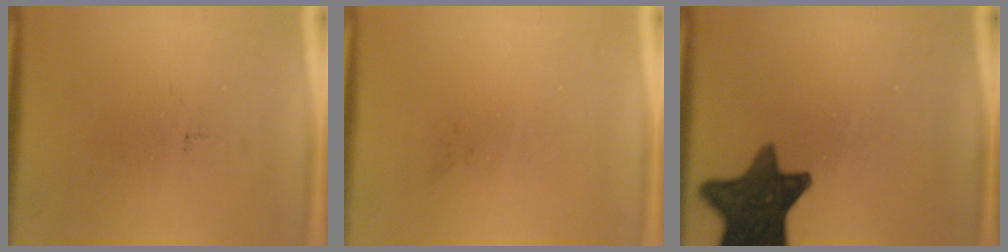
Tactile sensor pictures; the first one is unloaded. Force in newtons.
{"total": 0.0}
{"total": 12.9}